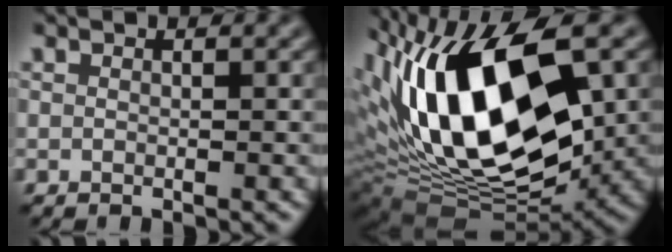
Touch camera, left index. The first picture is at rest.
{"total": 15.8, "force": [1.8, 7.7, 13.7], "torque": [-0.245, 0.013, 0.015]}